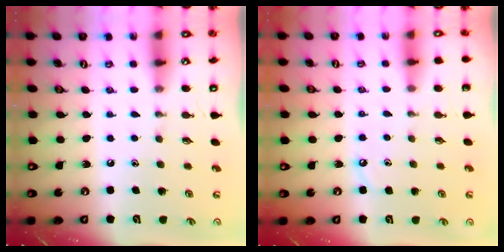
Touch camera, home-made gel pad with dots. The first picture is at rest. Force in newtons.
{"total": 3.5, "press": 3.4, "slide": 0.5}